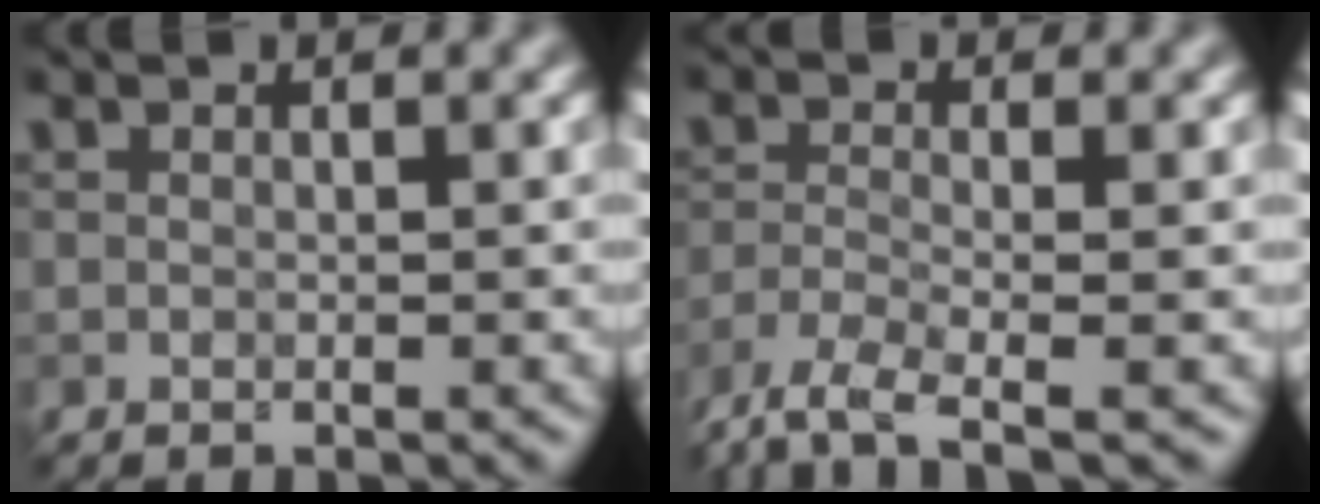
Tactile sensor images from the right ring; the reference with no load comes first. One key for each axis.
{"total": 5.4, "fx": -4.1, "fy": 1.3, "fz": 3.1, "tx": -0.069, "ty": -0.013, "tz": -0.091}